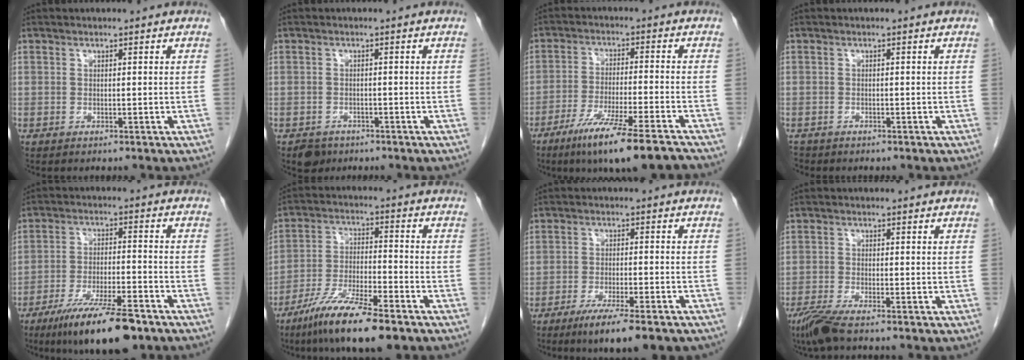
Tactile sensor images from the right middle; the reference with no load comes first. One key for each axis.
{"total": 2.6, "fx": -1.8, "fy": 1.8, "fz": 0.5, "tx": -0.012, "ty": 0.003, "tz": -0.026}
{"total": 13.0, "fx": -9.7, "fy": -0.1, "fz": 8.6, "tx": -0.147, "ty": -0.039, "tz": -0.161}
{"total": 1.8, "fx": -1.5, "fy": 0.9, "fz": 0.3, "tx": -0.008, "ty": -0.002, "tz": -0.023}
{"total": 13.3, "fx": -9.3, "fy": 2.3, "fz": 9.2, "tx": -0.159, "ty": -0.028, "tz": -0.156}
{"total": 12.7, "fx": -8.7, "fy": 1.5, "fz": 9.1, "tx": -0.177, "ty": -0.032, "tz": -0.156}
{"total": 11.1, "fx": -8.2, "fy": 1.6, "fz": 7.3, "tx": -0.100, "ty": -0.019, "tz": -0.120}
{"total": 4.4, "fx": -3.3, "fy": 0.2, "fz": 2.9, "tx": -0.062, "ty": -0.013, "tz": -0.067}